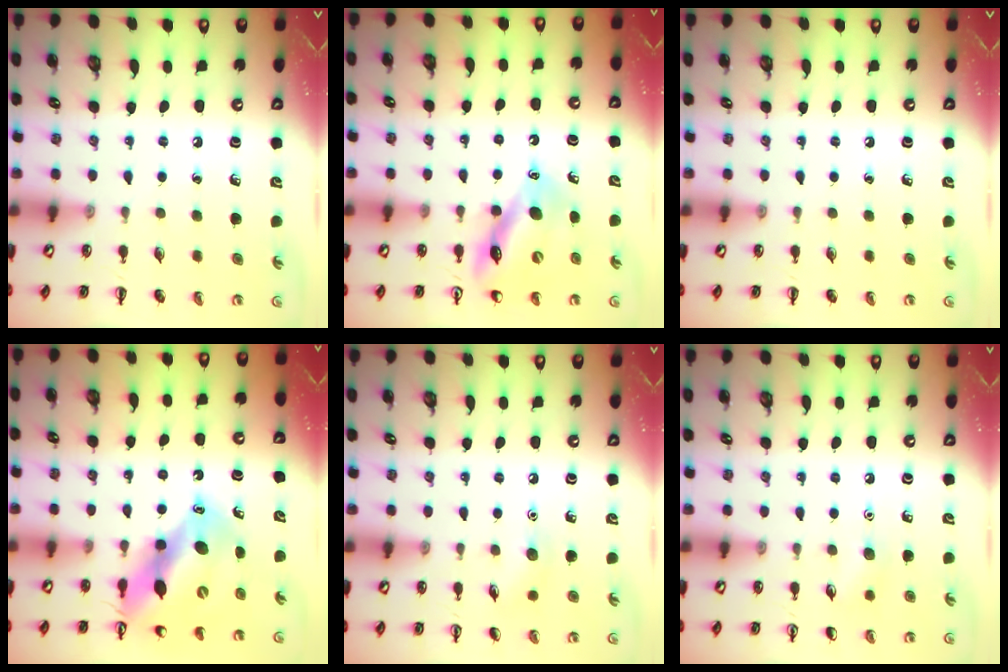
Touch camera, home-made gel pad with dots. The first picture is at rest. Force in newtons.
{"total": 11.0, "press": 10.4, "slide": 3.5}
{"total": 0.0}
{"total": 13.8, "press": 13.1, "slide": 4.4}
{"total": 6.0, "press": 5.7, "slide": 1.8}
{"total": 4.5, "press": 4.3, "slide": 1.2}